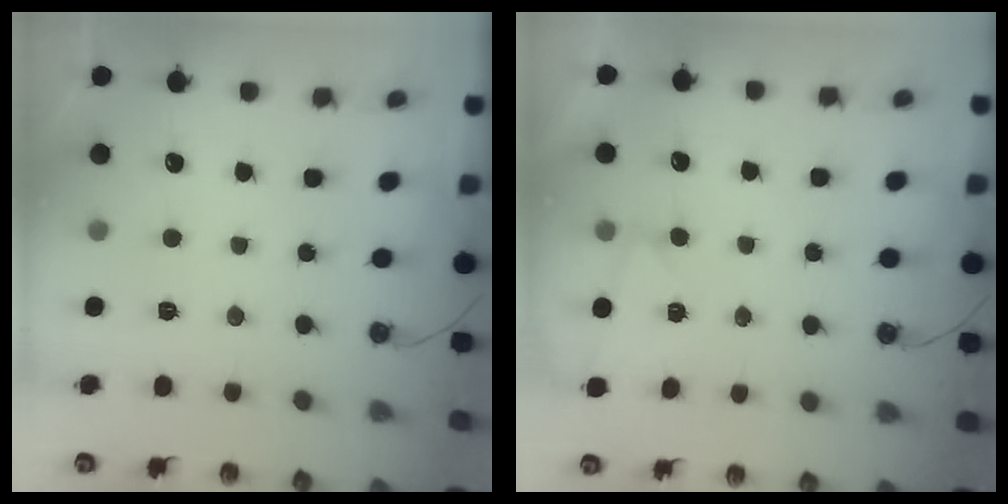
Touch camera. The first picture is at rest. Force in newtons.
{"total": 2.8, "press": 1.9, "slide": 2.1}